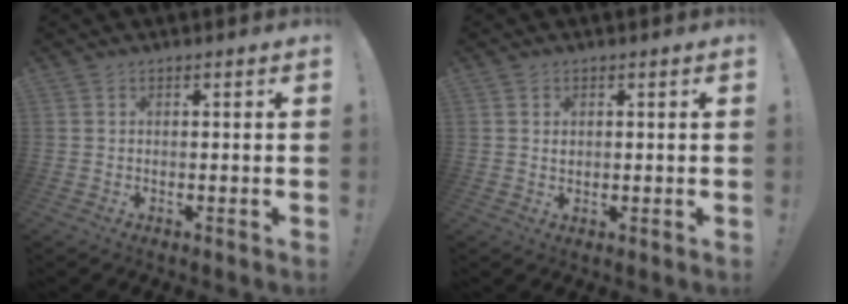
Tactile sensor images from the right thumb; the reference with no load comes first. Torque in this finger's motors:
{"motor_torque": [0.08, 0.40, -0.27, 0.43, -0.14]}